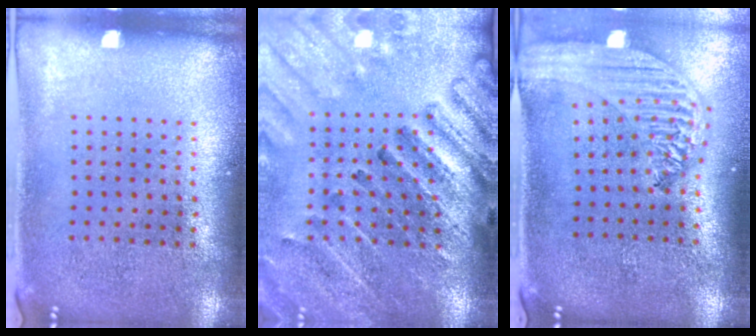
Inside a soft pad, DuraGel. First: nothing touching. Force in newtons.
{"total": 2.7, "press": 2.7, "slide": 0.3}
{"total": 2.4, "press": 2.1, "slide": 1.2}